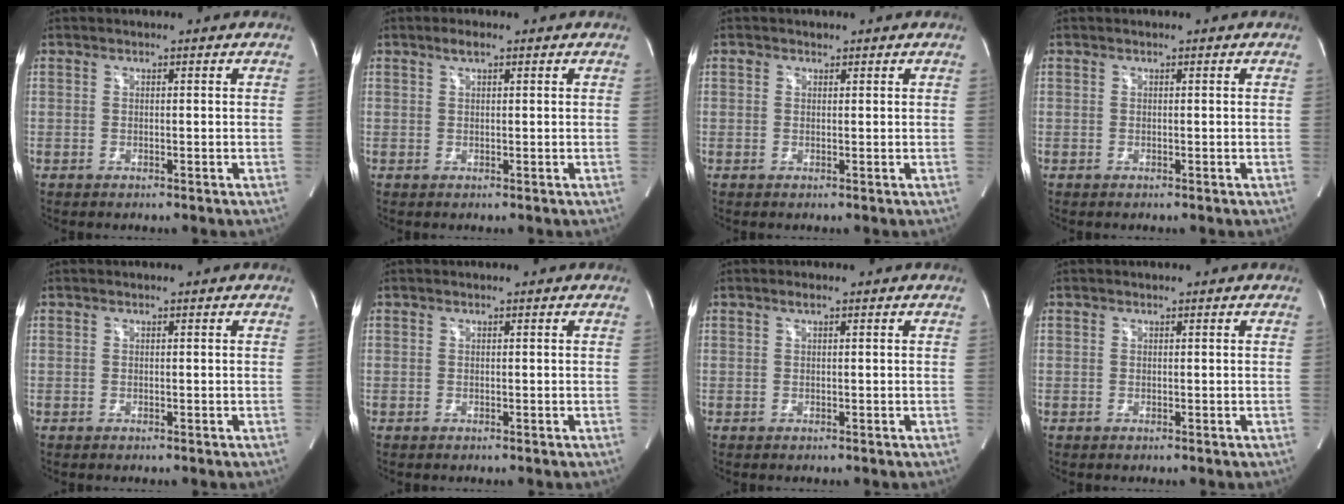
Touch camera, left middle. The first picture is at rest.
{"total": 1.6, "force": [1.0, 0.4, 1.2], "torque": [-0.027, 0.008, 0.019]}
{"total": 0.8, "force": [0.5, 0.6, 0.1], "torque": [-0.001, 0.003, 0.007]}
{"total": 0.0}
{"total": 0.0}
{"total": 0.0}
{"total": 0.6, "force": [0.4, 0.0, 0.5], "torque": [-0.012, 0.002, 0.006]}
{"total": 0.0}